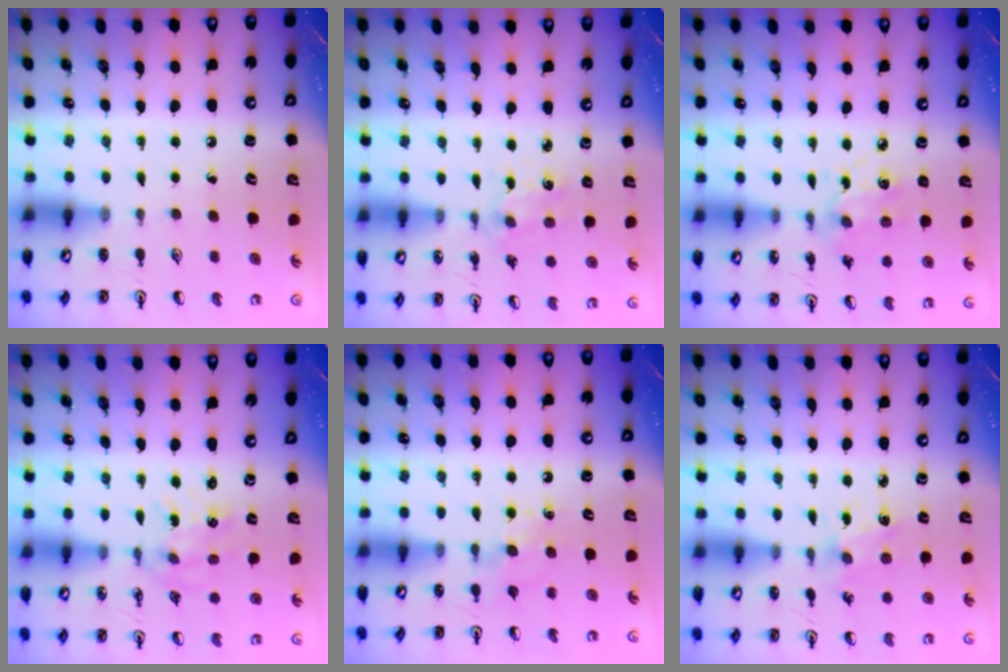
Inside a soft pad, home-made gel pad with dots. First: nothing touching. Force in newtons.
{"total": 1.8, "press": 1.8, "slide": 0.4}
{"total": 5.4, "press": 5.4, "slide": 0.5}
{"total": 1.5, "press": 1.5, "slide": 0.2}
{"total": 6.5, "press": 6.4, "slide": 0.6}
{"total": 2.1, "press": 2.1, "slide": 0.4}